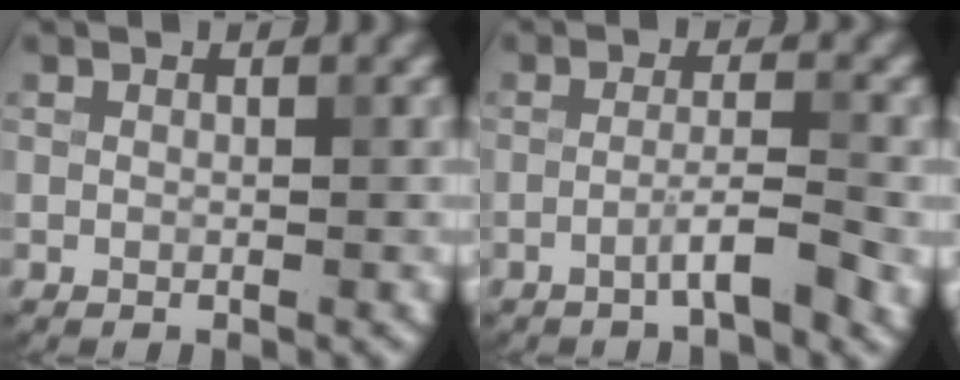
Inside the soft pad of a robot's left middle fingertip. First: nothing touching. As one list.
[{"total": 3.3, "force": [-1.6, 0.3, 2.9], "torque": [-0.047, 0.011, -0.034]}]